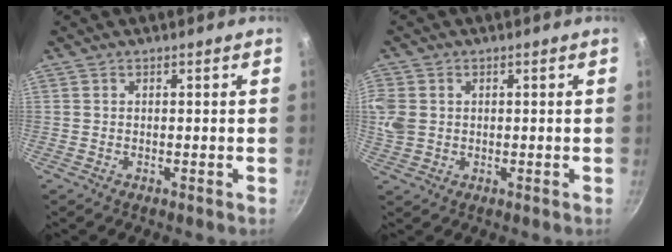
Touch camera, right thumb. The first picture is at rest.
{"total": 7.2, "force": [0.8, 5.8, 4.1], "torque": [-0.115, 0.002, 0.021]}